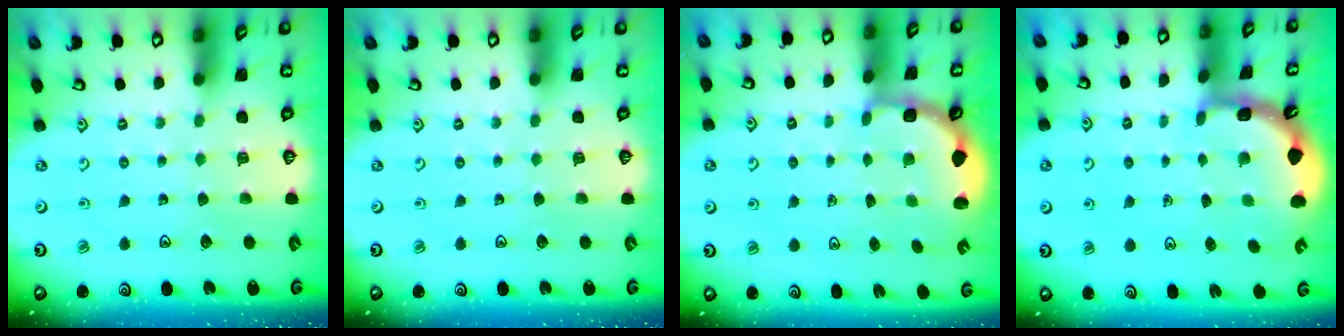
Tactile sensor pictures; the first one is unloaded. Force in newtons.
{"total": 0.0}
{"total": 2.9, "press": 2.5, "slide": 1.4}
{"total": 3.1, "press": 3.1, "slide": 0.3}